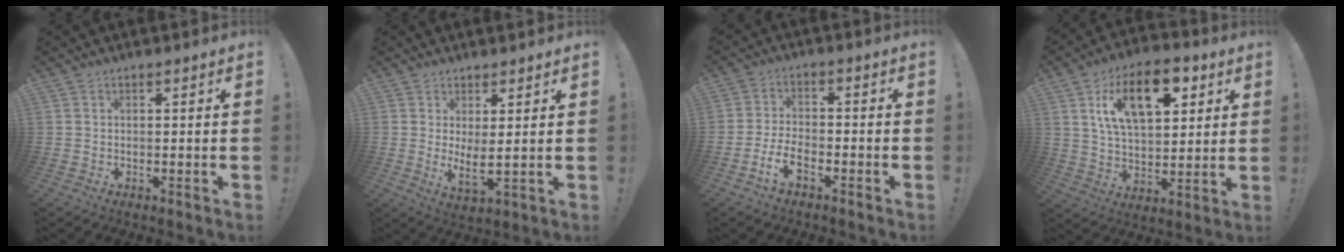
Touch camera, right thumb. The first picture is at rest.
{"total": 4.8, "force": [2.1, 0.4, 4.3], "torque": [-0.056, -0.033, 0.037]}
{"total": 6.4, "force": [-4.0, 2.5, 4.2], "torque": [-0.088, 0.010, -0.070]}
{"total": 17.2, "force": [7.6, 9.2, 12.5], "torque": [-0.199, -0.013, 0.131]}